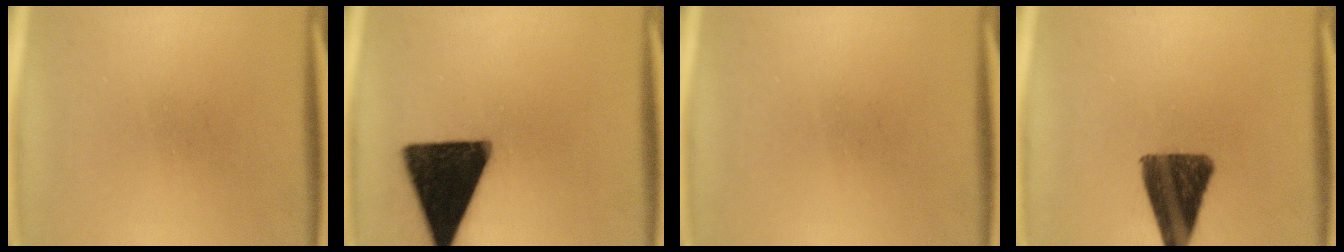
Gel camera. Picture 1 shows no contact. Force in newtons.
{"total": 18.1}
{"total": 0.0}
{"total": 12.5}